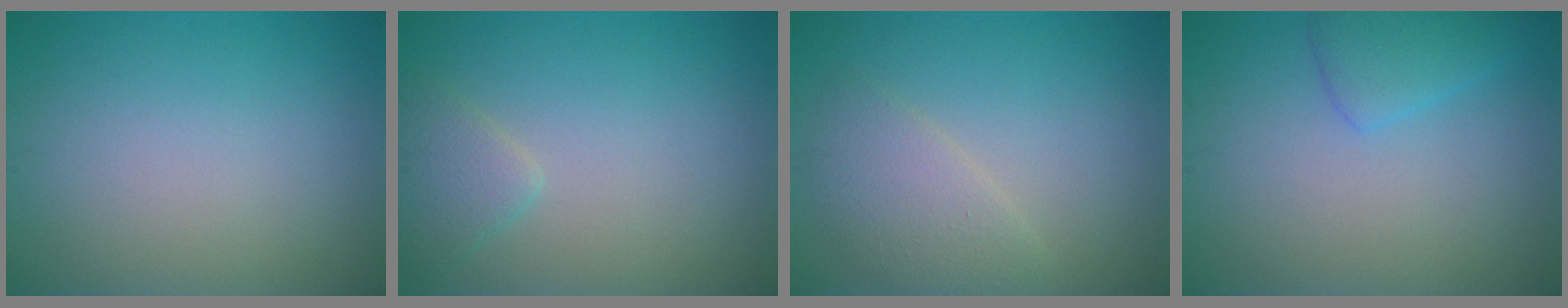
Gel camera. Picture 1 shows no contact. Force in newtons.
{"total": 2.1, "press": 2.1, "slide": 0.1}
{"total": 2.9, "press": 2.9, "slide": 0.2}
{"total": 2.5, "press": 2.5, "slide": 0.0}